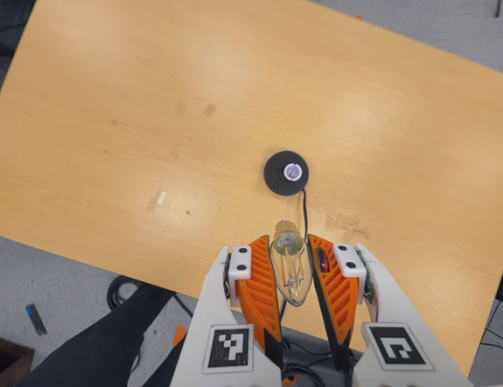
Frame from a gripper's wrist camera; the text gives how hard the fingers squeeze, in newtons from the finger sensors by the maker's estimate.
{"total": 13.7, "left": 14.4, "right": 13.1}